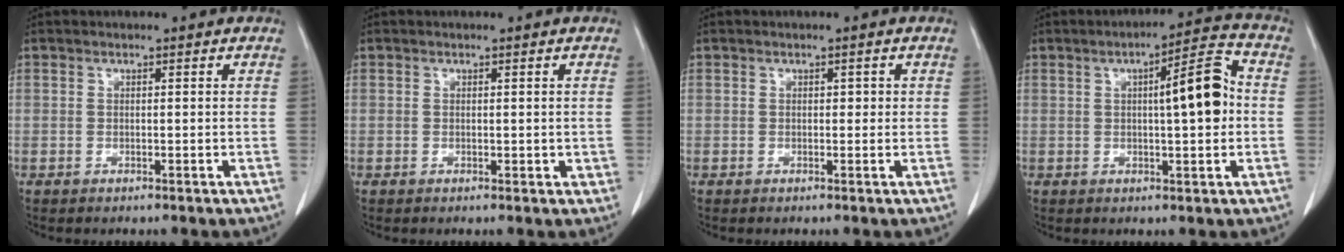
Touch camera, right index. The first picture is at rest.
{"total": 1.4, "force": [0.0, 0.8, 1.1], "torque": [-0.013, -0.002, 0.003]}
{"total": 1.1, "force": [0.2, 0.7, 0.8], "torque": [-0.008, 0.006, 0.001]}
{"total": 8.9, "force": [0.5, 1.5, 8.8], "torque": [-0.123, 0.021, 0.006]}